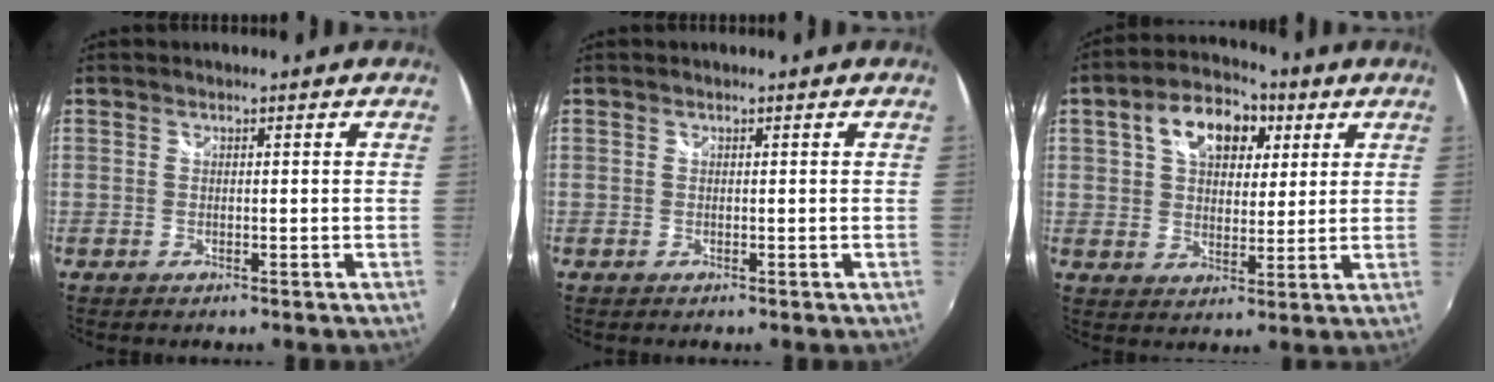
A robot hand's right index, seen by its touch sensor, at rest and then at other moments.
{"total": 0.0}
{"total": 12.1, "force": [4.8, 7.5, 8.1], "torque": [-0.145, 0.034, 0.077]}